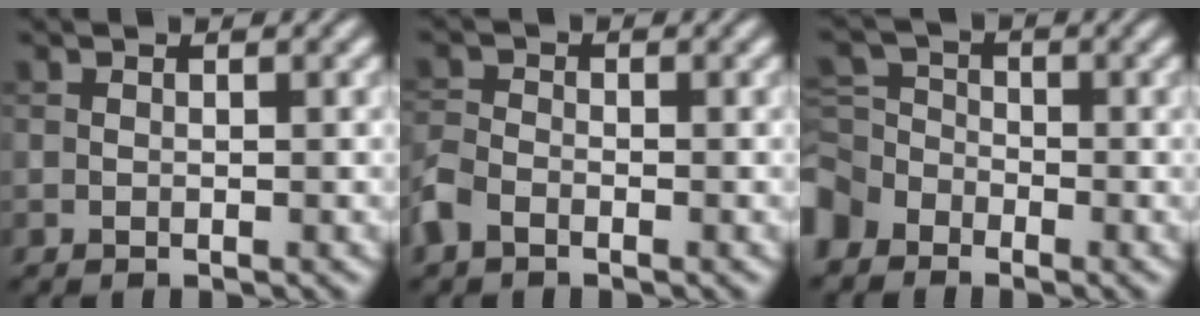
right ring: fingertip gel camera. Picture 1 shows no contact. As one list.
[{"total": 2.4, "force": [-1.6, 1.4, 1.0], "torque": [-0.024, 0.002, -0.044]}, {"total": 3.9, "force": [-2.7, 2.6, 1.0], "torque": [-0.018, 0.004, -0.060]}]